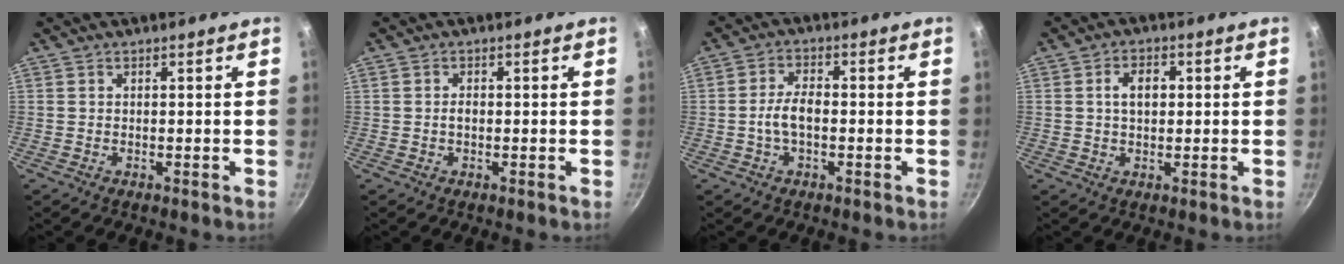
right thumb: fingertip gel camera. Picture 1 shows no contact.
{"total": 1.2, "force": [-0.1, 0.8, 0.9], "torque": [-0.015, 0.004, -0.003]}
{"total": 5.0, "force": [-0.9, 2.6, 4.2], "torque": [-0.076, 0.021, -0.021]}
{"total": 4.4, "force": [0.6, 2.9, 3.3], "torque": [-0.039, 0.010, 0.009]}